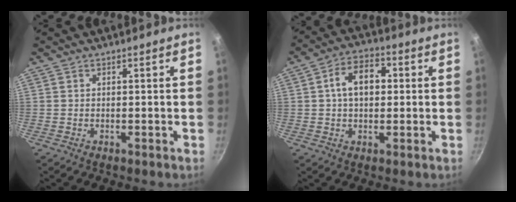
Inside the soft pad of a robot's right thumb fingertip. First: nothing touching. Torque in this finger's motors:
{"motor_torque": [-0.86, 1.03, 0.85, -0.14, 0.04]}